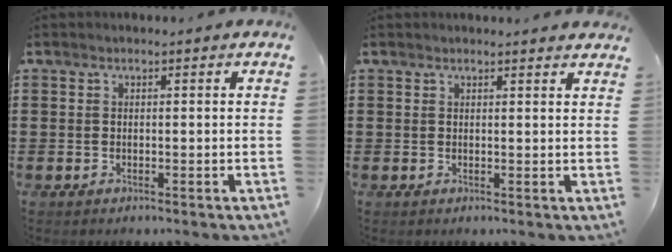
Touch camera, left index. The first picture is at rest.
{"total": 1.4, "force": [1.4, -0.1, 0.3], "torque": [-0.009, -0.002, 0.028]}